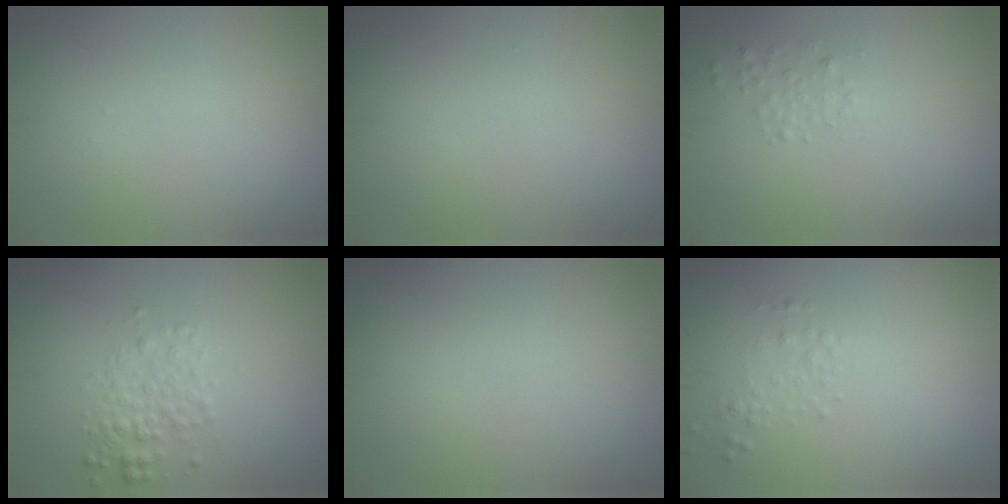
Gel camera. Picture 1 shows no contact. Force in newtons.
{"total": 0.0}
{"total": 1.1, "press": 1.1, "slide": 0.0}
{"total": 2.5, "press": 2.5, "slide": 0.0}
{"total": 0.0}
{"total": 1.0, "press": 1.0, "slide": 0.0}